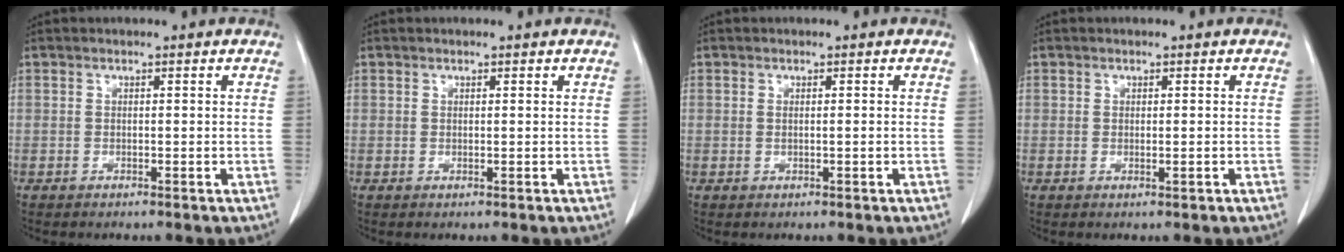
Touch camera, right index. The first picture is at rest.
{"total": 0.0}
{"total": 0.7, "force": [0.0, 0.0, 0.7], "torque": [-0.018, -0.004, 0.002]}
{"total": 0.8, "force": [-0.2, 0.3, 0.8], "torque": [-0.014, -0.004, 0.000]}